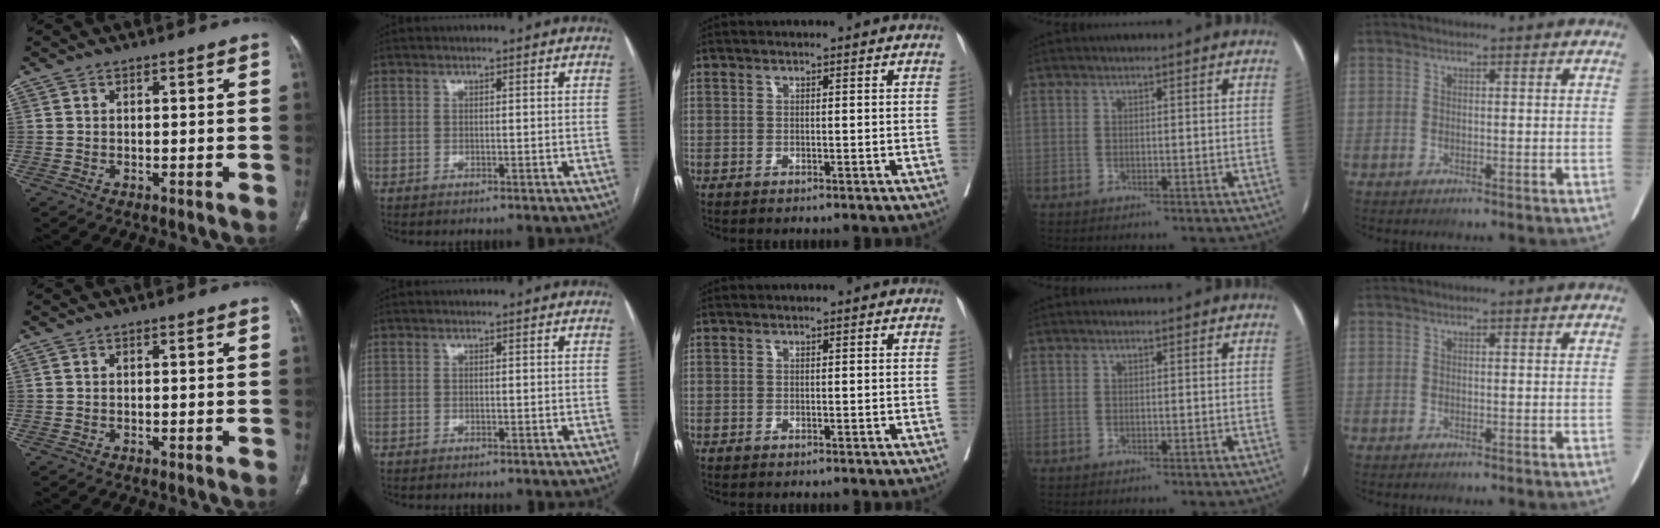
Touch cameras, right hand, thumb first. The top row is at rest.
{}